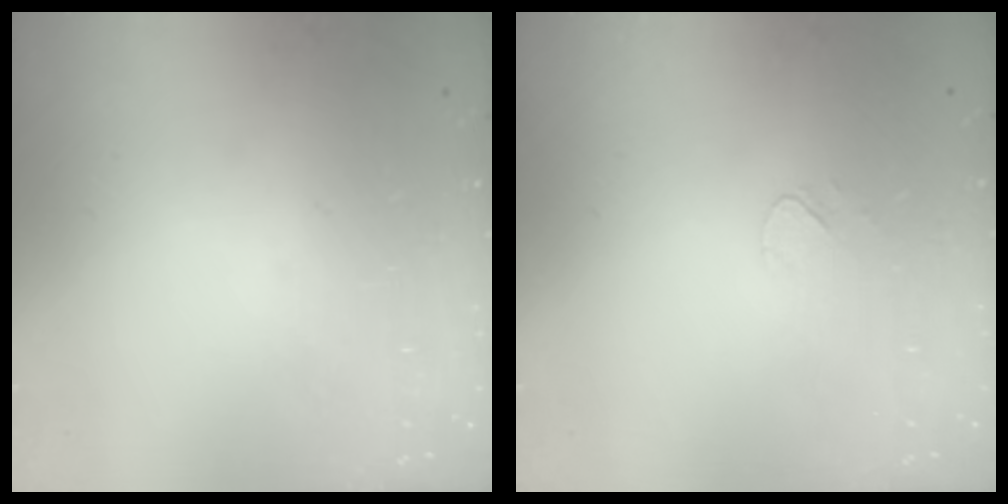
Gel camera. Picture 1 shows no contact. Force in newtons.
{"total": 3.5, "press": 3.5, "slide": 0.5}